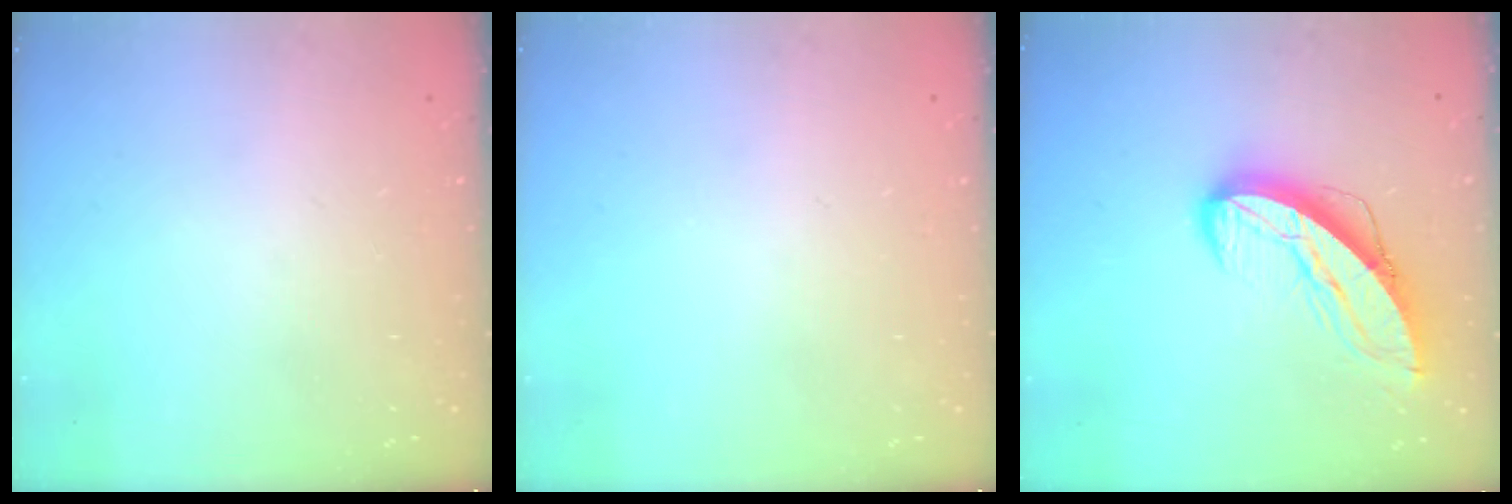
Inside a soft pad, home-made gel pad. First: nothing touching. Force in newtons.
{"total": 0.0}
{"total": 11.8, "press": 11.7, "slide": 1.1}